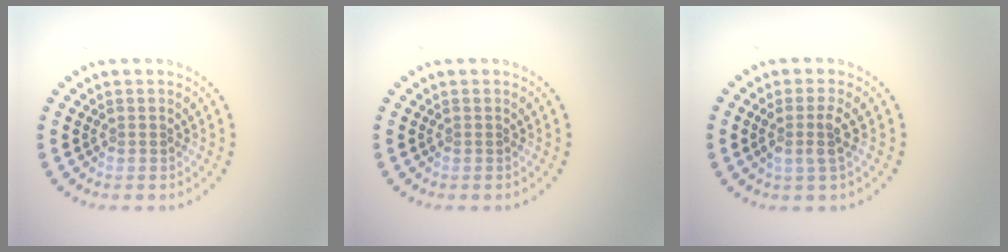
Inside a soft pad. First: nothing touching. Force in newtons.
{"total": 0.0}
{"total": 2.2, "press": 1.8, "slide": 1.2}